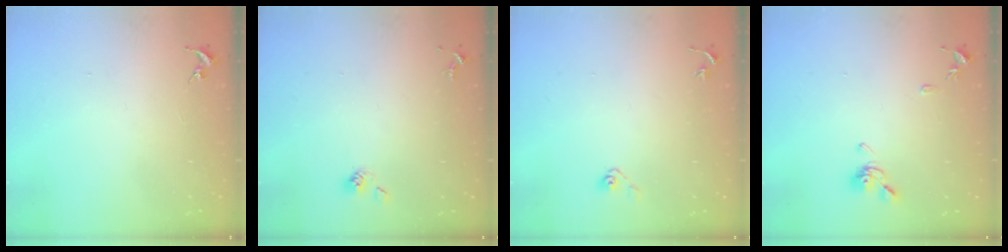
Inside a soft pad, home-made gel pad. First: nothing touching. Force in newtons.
{"total": 4.4, "press": 3.7, "slide": 2.4}
{"total": 4.0, "press": 3.4, "slide": 2.0}
{"total": 9.4, "press": 9.4, "slide": 1.0}